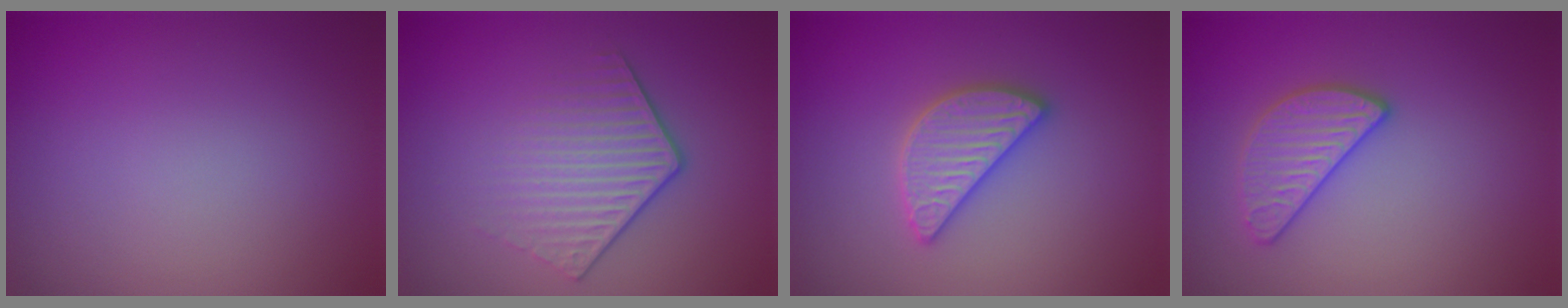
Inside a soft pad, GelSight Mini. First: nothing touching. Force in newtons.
{"total": 4.2, "press": 3.0, "slide": 2.9}
{"total": 4.2, "press": 4.2, "slide": 0.3}
{"total": 2.8, "press": 2.7, "slide": 0.4}